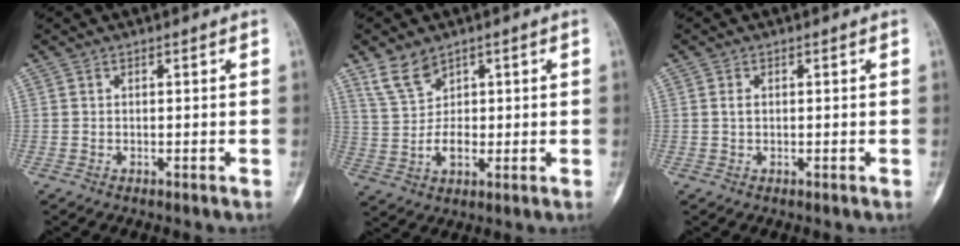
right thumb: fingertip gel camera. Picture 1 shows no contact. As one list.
[{"total": 7.1, "force": [3.7, 4.8, 3.6], "torque": [-0.052, -0.020, 0.083]}, {"total": 1.0, "force": [0.1, 0.6, 0.7], "torque": [-0.011, 0.002, 0.002]}]